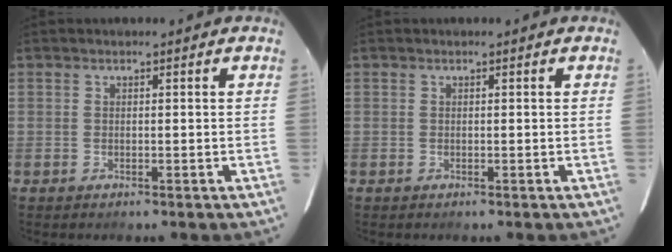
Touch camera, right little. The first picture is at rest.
{"total": 0.0}